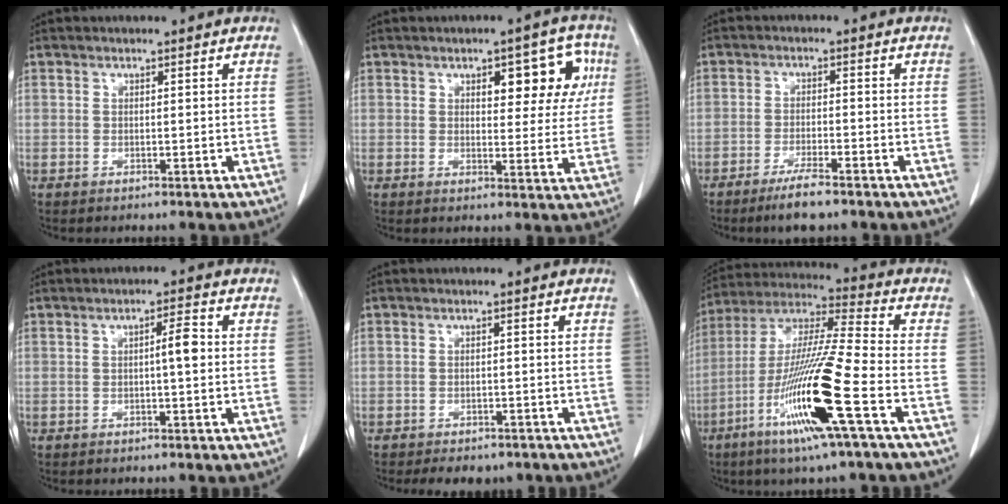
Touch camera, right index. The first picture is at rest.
{"total": 8.7, "force": [3.3, 3.8, 7.1], "torque": [-0.069, 0.020, 0.038]}
{"total": 4.9, "force": [-3.7, 0.4, 3.3], "torque": [-0.063, -0.010, -0.066]}
{"total": 3.0, "force": [0.0, 0.3, 3.0], "torque": [-0.047, 0.003, -0.002]}
{"total": 6.0, "force": [-4.7, 3.0, 2.0], "torque": [-0.020, 0.005, -0.054]}
{"total": 18.2, "force": [-7.2, -0.5, 16.8], "torque": [-0.347, -0.028, -0.144]}